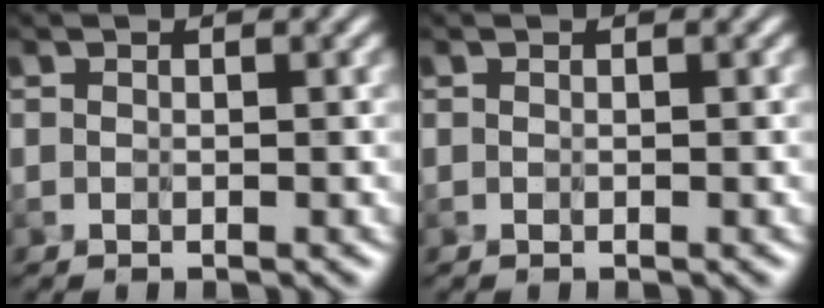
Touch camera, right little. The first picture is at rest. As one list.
[{"total": 0.0}]